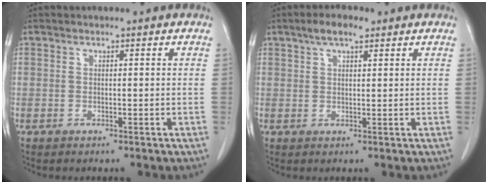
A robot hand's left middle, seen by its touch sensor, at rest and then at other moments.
{"total": 3.9, "force": [2.6, 1.3, 2.7], "torque": [-0.054, 0.011, 0.045]}